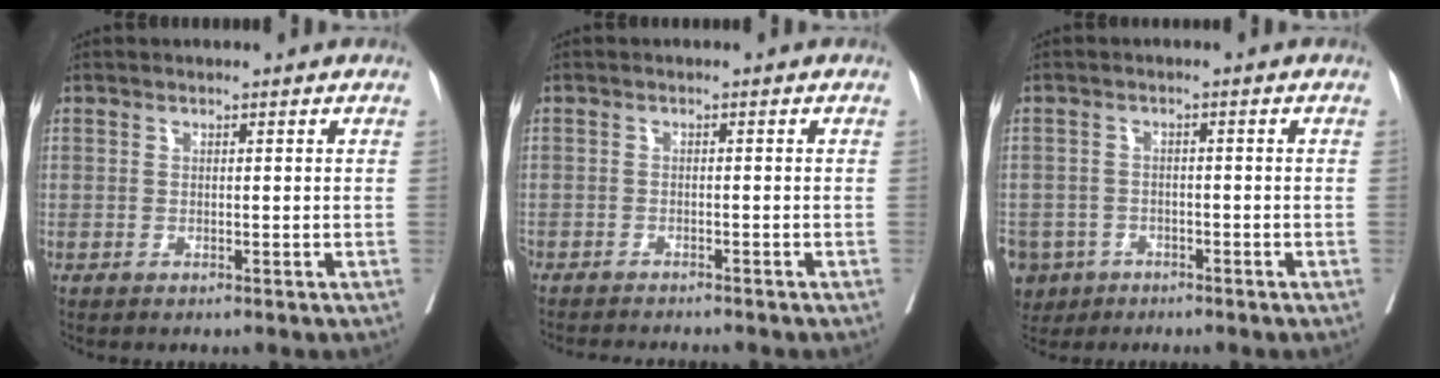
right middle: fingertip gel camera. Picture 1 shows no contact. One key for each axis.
{"total": 6.0, "fx": -5.7, "fy": 0.7, "fz": 2.0, "tx": -0.022, "ty": -0.008, "tz": -0.082}
{"total": 8.4, "fx": -4.9, "fy": 6.5, "fz": 1.9, "tx": -0.057, "ty": -0.002, "tz": -0.079}